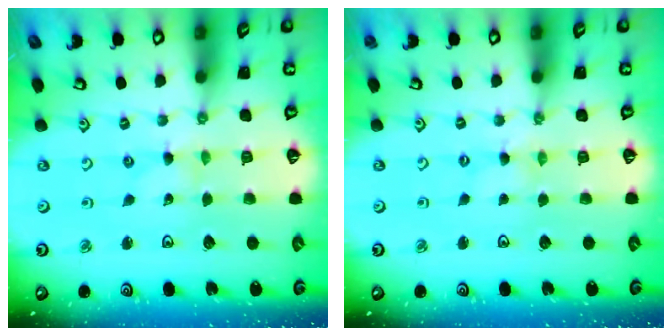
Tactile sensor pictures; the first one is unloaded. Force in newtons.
{"total": 0.0}